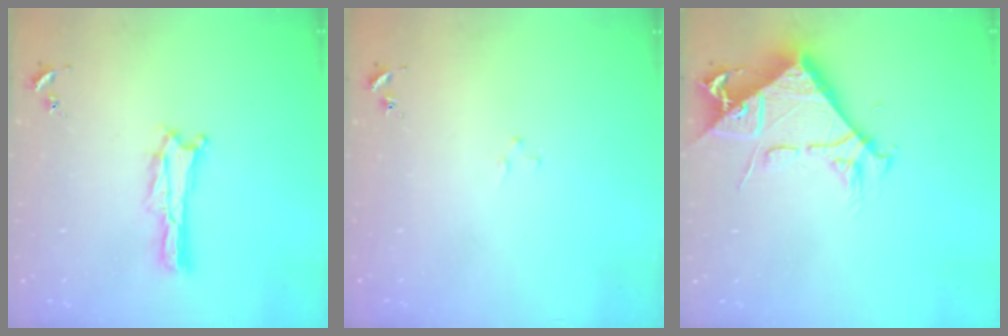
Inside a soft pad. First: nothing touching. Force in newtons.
{"total": 1.2, "press": 1.2, "slide": 0.2}
{"total": 6.8, "press": 6.8, "slide": 0.9}